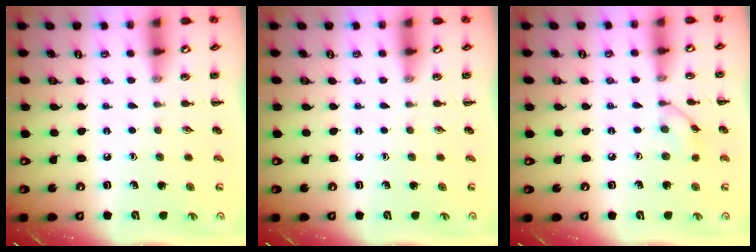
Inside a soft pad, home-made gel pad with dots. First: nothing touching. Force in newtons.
{"total": 0.0}
{"total": 6.8, "press": 6.7, "slide": 1.2}